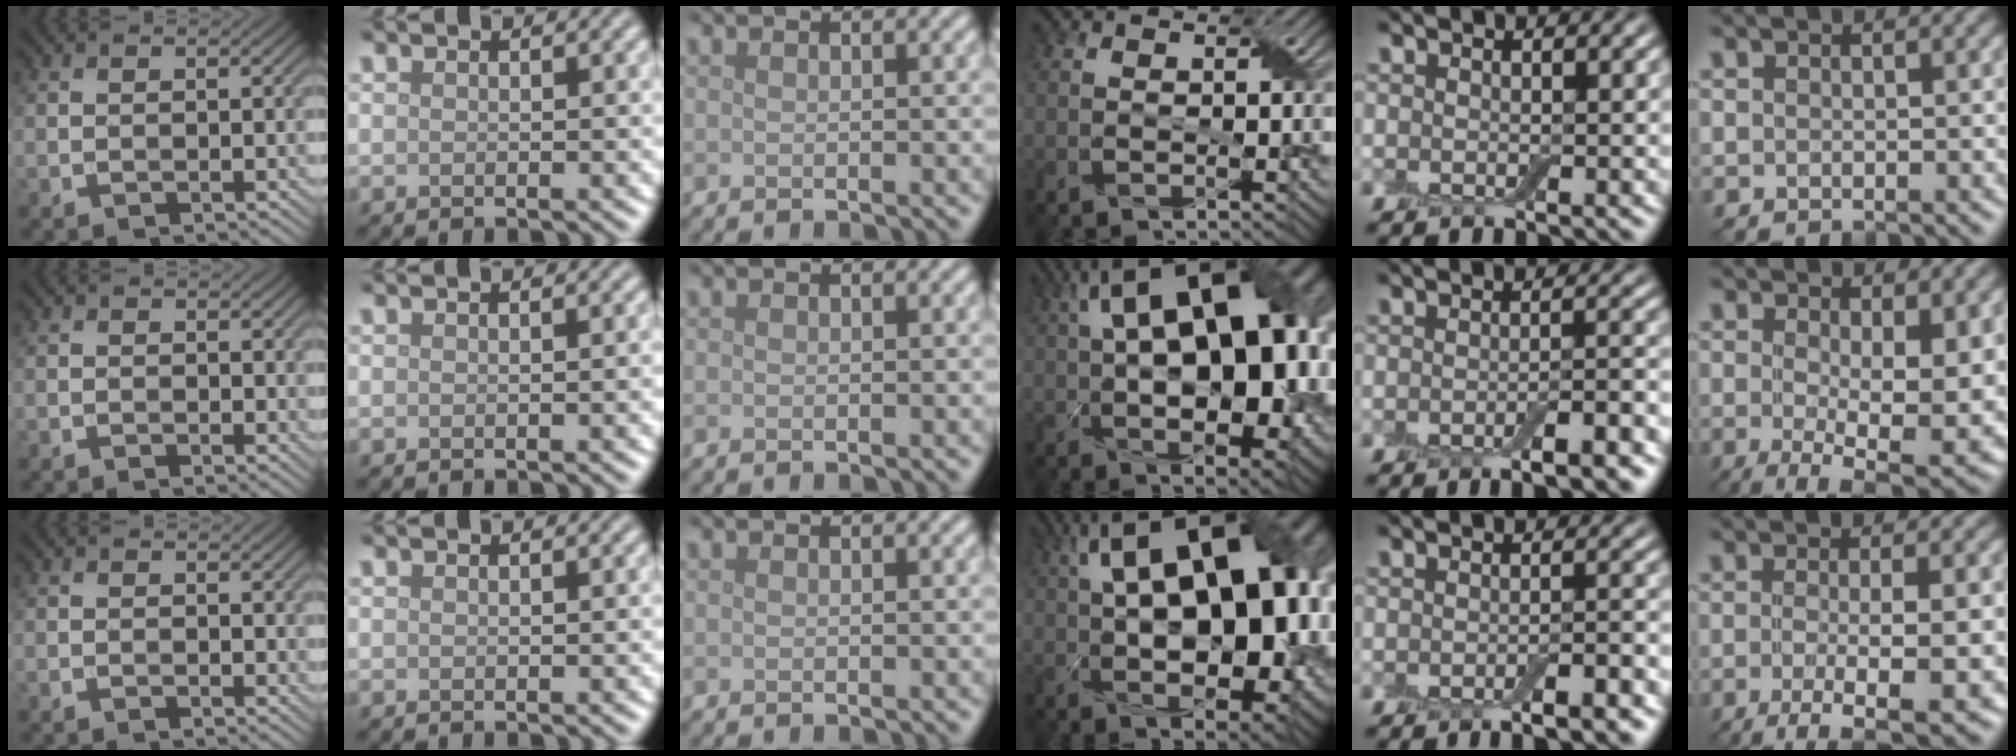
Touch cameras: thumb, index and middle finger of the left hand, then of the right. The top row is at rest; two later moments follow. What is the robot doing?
{"motion": "wrap", "object": "adhesive wrap"}